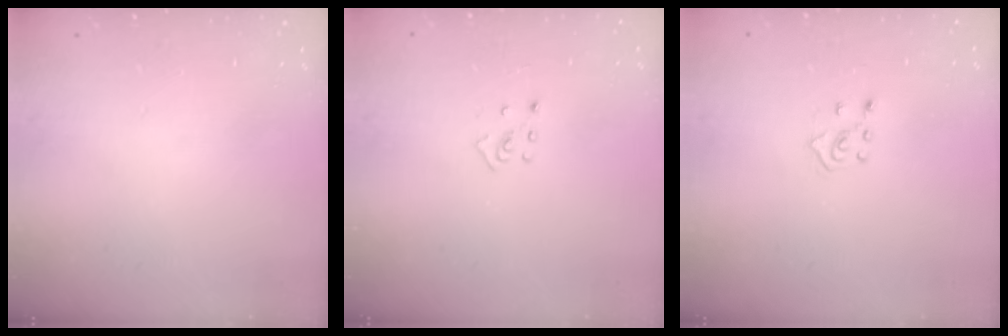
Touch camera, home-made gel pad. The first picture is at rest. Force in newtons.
{"total": 3.3, "press": 3.2, "slide": 0.7}
{"total": 3.9, "press": 3.8, "slide": 0.8}